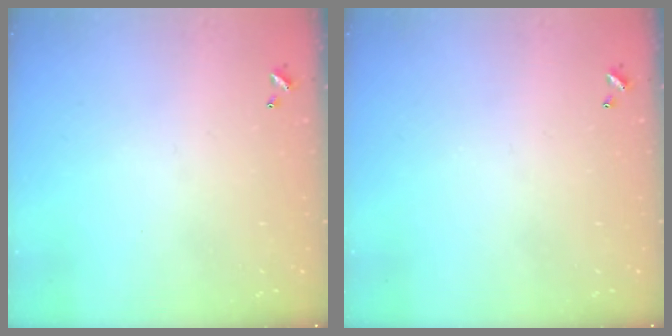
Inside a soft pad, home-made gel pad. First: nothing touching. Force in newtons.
{"total": 0.0}